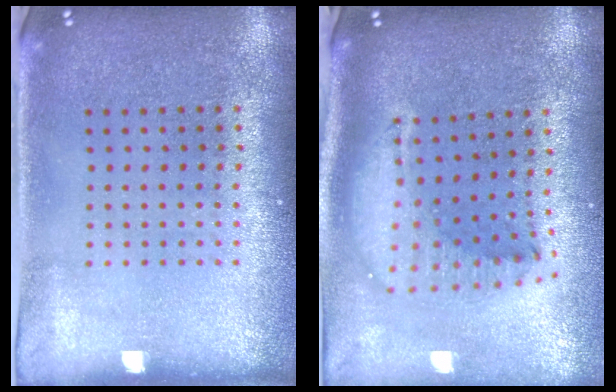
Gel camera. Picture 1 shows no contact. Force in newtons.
{"total": 2.0, "press": 1.6, "slide": 1.2}